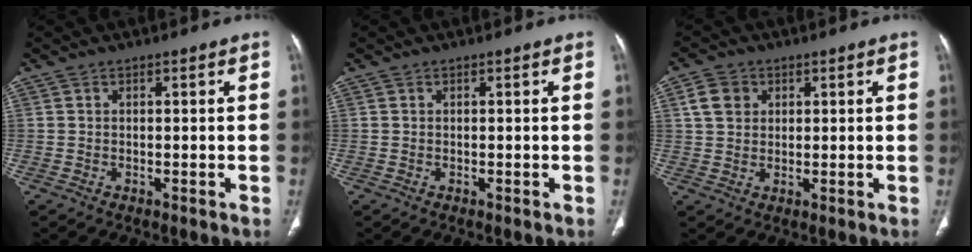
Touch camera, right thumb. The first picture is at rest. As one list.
[{"total": 0.0}, {"total": 4.8, "force": [1.6, 3.9, 2.3], "torque": [-0.027, 0.002, 0.028]}]